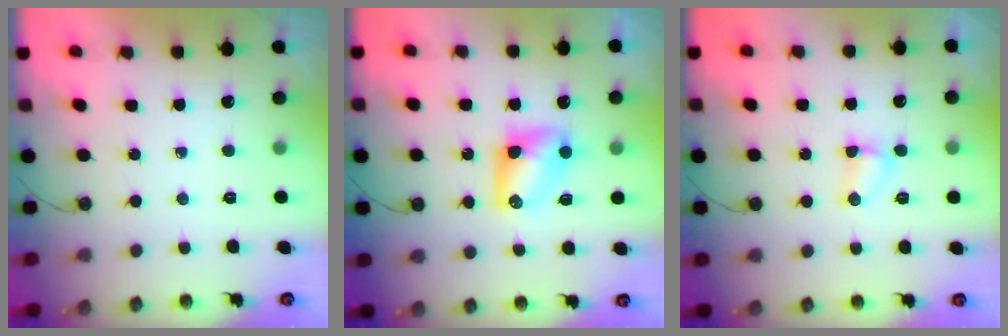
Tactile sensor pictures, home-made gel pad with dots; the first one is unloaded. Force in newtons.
{"total": 7.6, "press": 7.6, "slide": 0.8}
{"total": 3.2, "press": 3.2, "slide": 0.4}